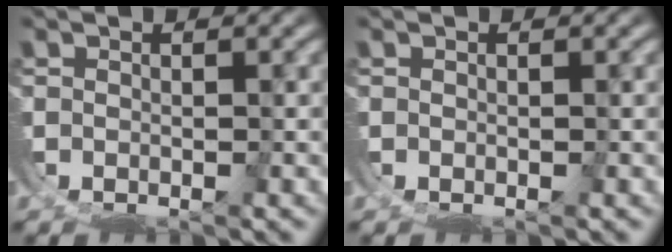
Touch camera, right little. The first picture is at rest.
{"total": 0.0}